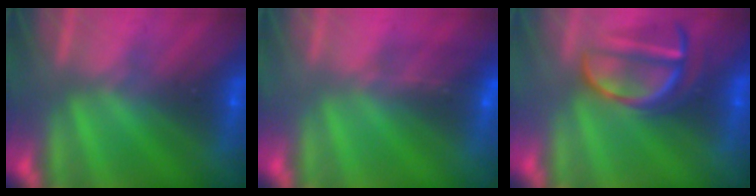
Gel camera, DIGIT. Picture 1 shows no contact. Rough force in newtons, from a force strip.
{"total": 1.3}
{"total": 3.5}